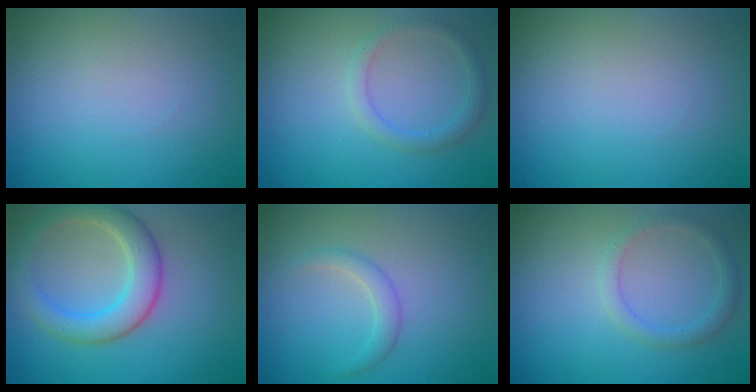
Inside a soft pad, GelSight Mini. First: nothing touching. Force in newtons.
{"total": 1.8, "press": 1.8, "slide": 0.1}
{"total": 0.0}
{"total": 4.8, "press": 4.8, "slide": 0.2}
{"total": 1.6, "press": 1.6, "slide": 0.1}
{"total": 1.8, "press": 1.8, "slide": 0.1}